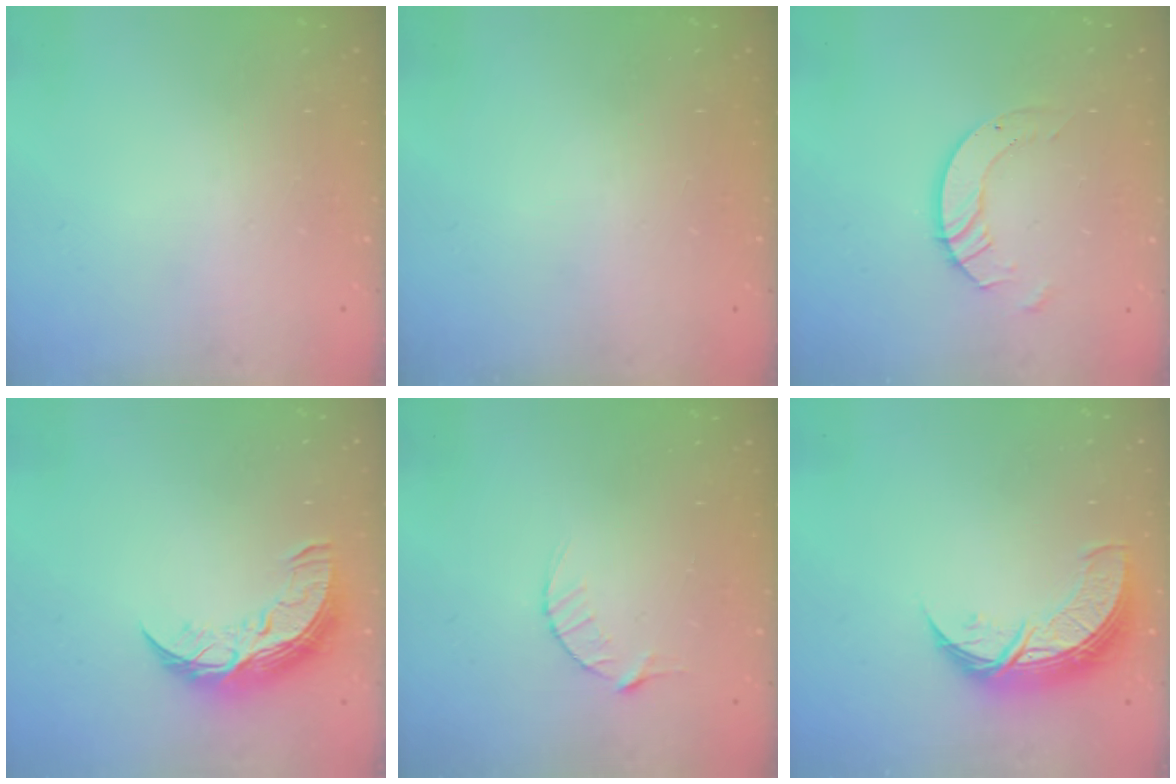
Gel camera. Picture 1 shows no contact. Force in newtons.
{"total": 0.0}
{"total": 5.0, "press": 5.0, "slide": 0.3}
{"total": 10.0, "press": 10.0, "slide": 0.6}
{"total": 3.4, "press": 3.4, "slide": 0.4}
{"total": 10.3, "press": 10.3, "slide": 0.7}